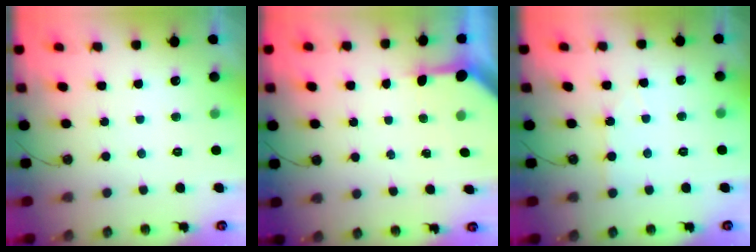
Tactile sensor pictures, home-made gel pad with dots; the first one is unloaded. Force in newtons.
{"total": 3.4, "press": 3.4, "slide": 0.3}
{"total": 3.3, "press": 3.3, "slide": 0.6}